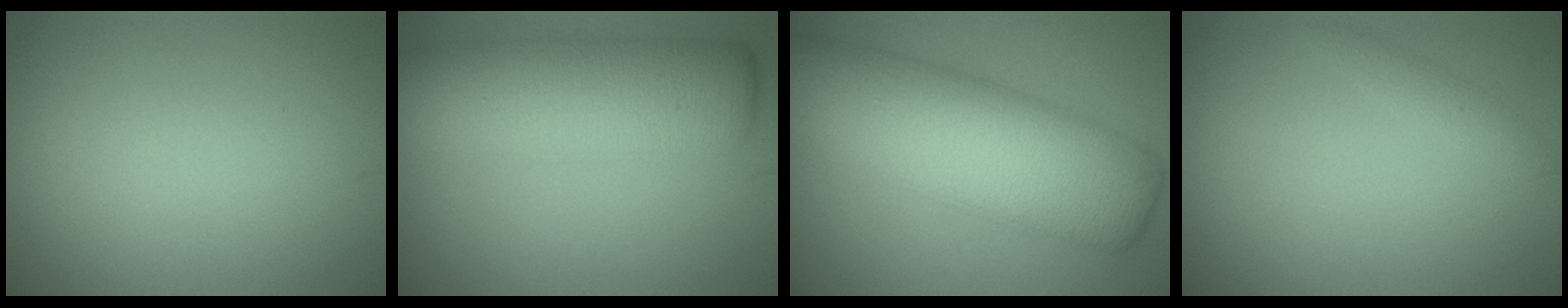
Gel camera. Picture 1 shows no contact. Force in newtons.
{"total": 9.1, "press": 9.1, "slide": 0.2}
{"total": 11.5, "press": 11.5, "slide": 0.2}
{"total": 1.1, "press": 1.1, "slide": 0.1}